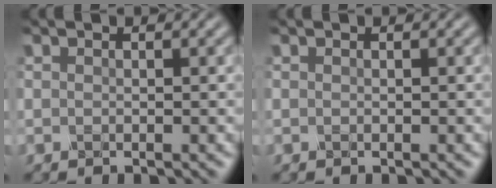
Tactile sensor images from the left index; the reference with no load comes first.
{"total": 0.0}